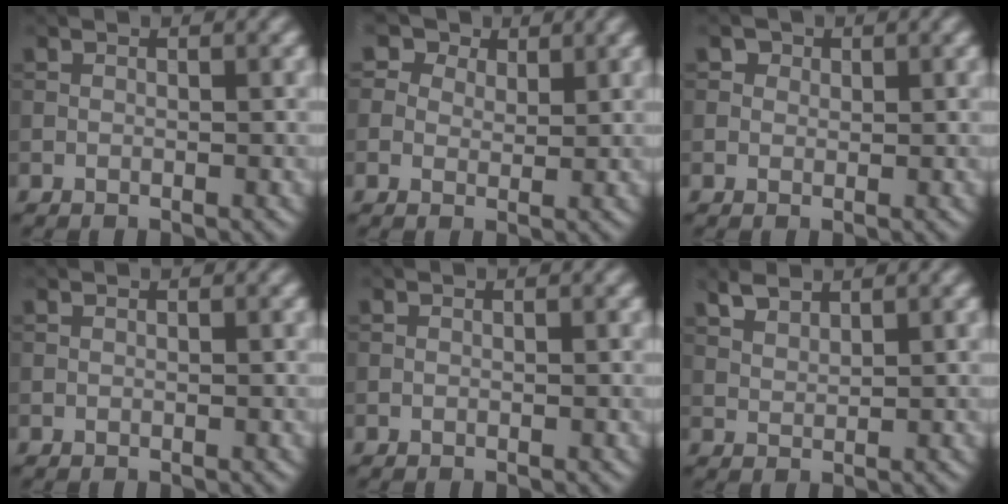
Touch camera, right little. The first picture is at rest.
{"total": 5.1, "force": [3.5, 3.3, 1.9], "torque": [-0.051, 0.002, 0.046]}
{"total": 1.4, "force": [0.8, 1.1, 0.5], "torque": [-0.004, -0.002, 0.004]}
{"total": 0.0}
{"total": 0.0}
{"total": 2.1, "force": [1.7, 0.7, 0.9], "torque": [-0.023, 0.003, 0.039]}